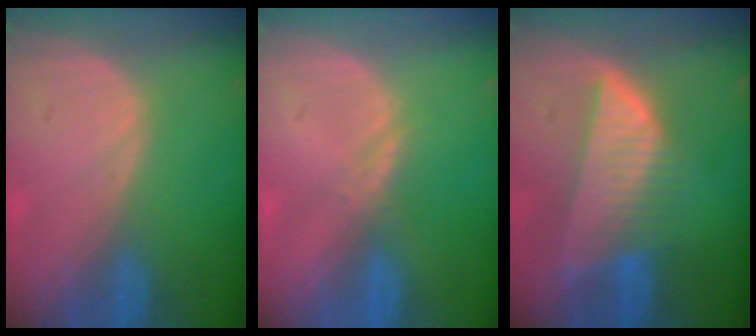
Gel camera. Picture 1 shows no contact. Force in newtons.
{"total": 1.1, "press": 1.1, "slide": 0.1}
{"total": 8.2, "press": 7.2, "slide": 3.8}